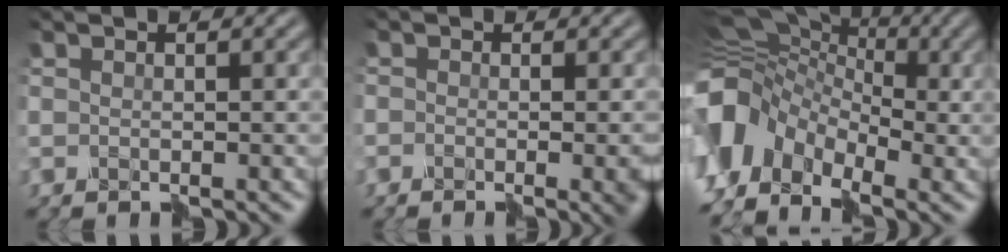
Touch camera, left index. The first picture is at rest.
{"total": 4.3, "force": [-2.0, 1.8, 3.4], "torque": [-0.028, -0.003, -0.025]}
{"total": 7.9, "force": [-3.0, 6.2, 3.9], "torque": [-0.089, 0.015, -0.074]}